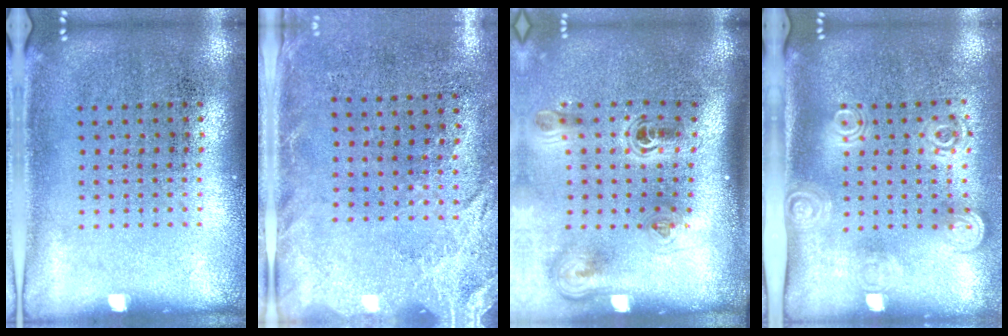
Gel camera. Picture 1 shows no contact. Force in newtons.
{"total": 2.6, "press": 2.0, "slide": 1.5}
{"total": 2.3, "press": 1.5, "slide": 1.8}
{"total": 1.9, "press": 1.4, "slide": 1.3}